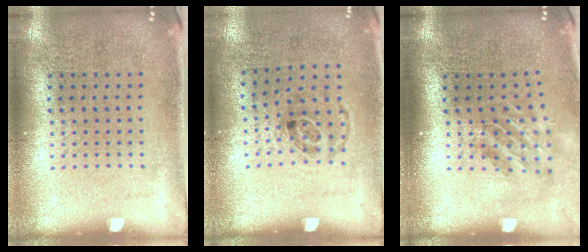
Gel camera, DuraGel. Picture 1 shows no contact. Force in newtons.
{"total": 1.0, "press": 0.7, "slide": 0.7}
{"total": 1.8, "press": 1.2, "slide": 1.3}